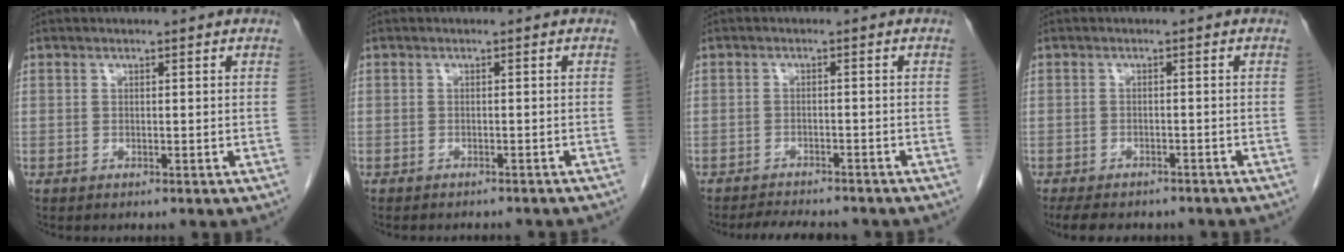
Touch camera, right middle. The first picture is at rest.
{"total": 5.4, "force": [-4.9, 1.2, 1.8], "torque": [-0.025, -0.006, -0.055]}
{"total": 6.8, "force": [-6.2, 1.4, 2.2], "torque": [-0.033, -0.008, -0.088]}
{"total": 10.0, "force": [-8.4, 3.4, 4.1], "torque": [-0.073, -0.004, -0.106]}